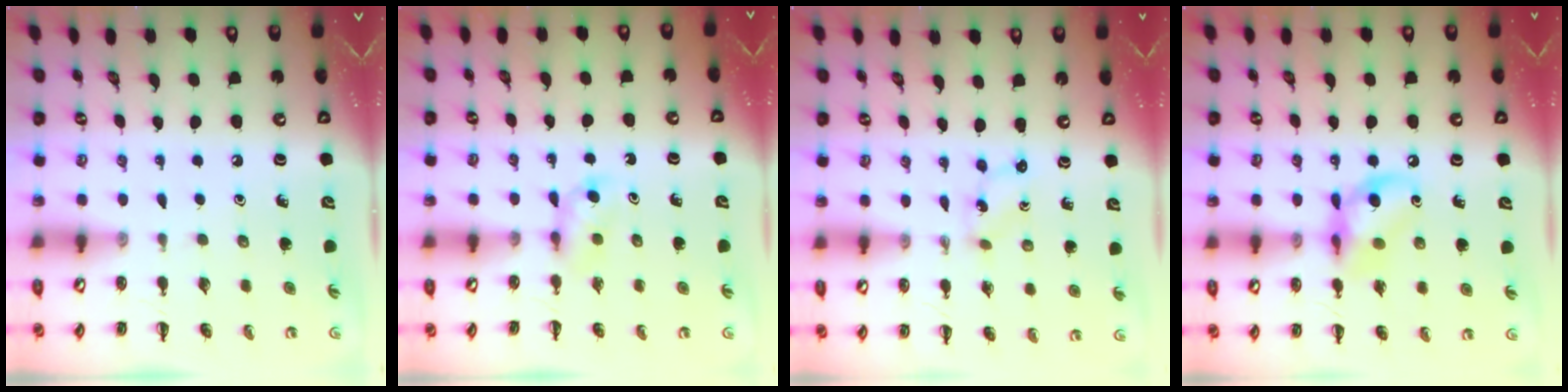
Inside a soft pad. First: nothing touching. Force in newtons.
{"total": 3.5, "press": 3.2, "slide": 1.5}
{"total": 0.6, "press": 0.5, "slide": 0.3}
{"total": 12.2, "press": 12.0, "slide": 2.0}